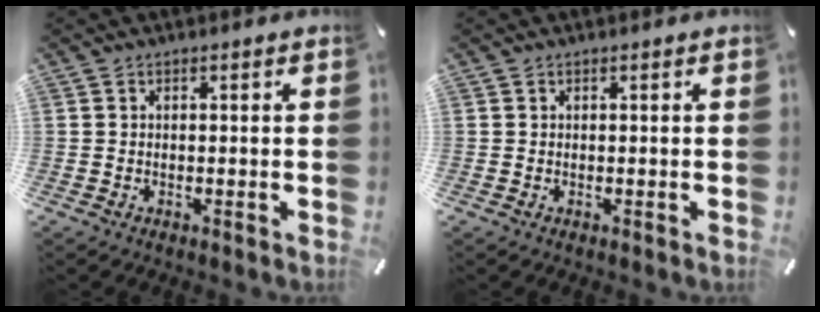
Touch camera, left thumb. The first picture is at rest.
{"total": 0.0}